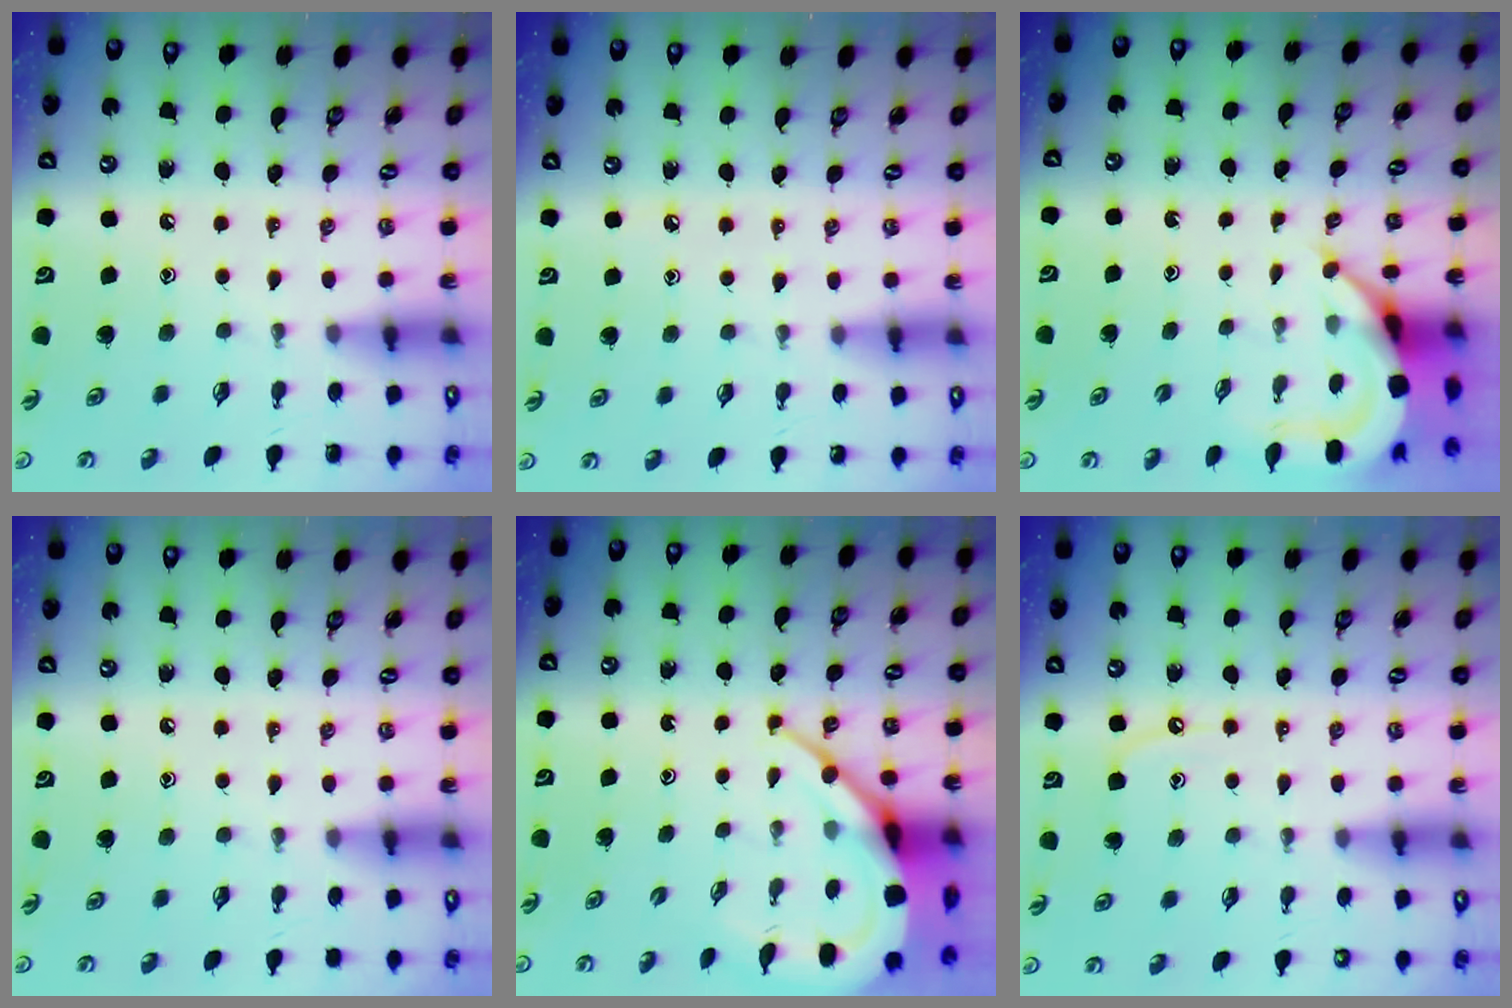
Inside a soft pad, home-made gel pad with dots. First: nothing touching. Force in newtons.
{"total": 4.7, "press": 4.6, "slide": 0.6}
{"total": 6.6, "press": 6.6, "slide": 0.2}
{"total": 2.3, "press": 2.2, "slide": 0.4}
{"total": 11.6, "press": 11.5, "slide": 1.2}
{"total": 4.5, "press": 4.5, "slide": 0.6}